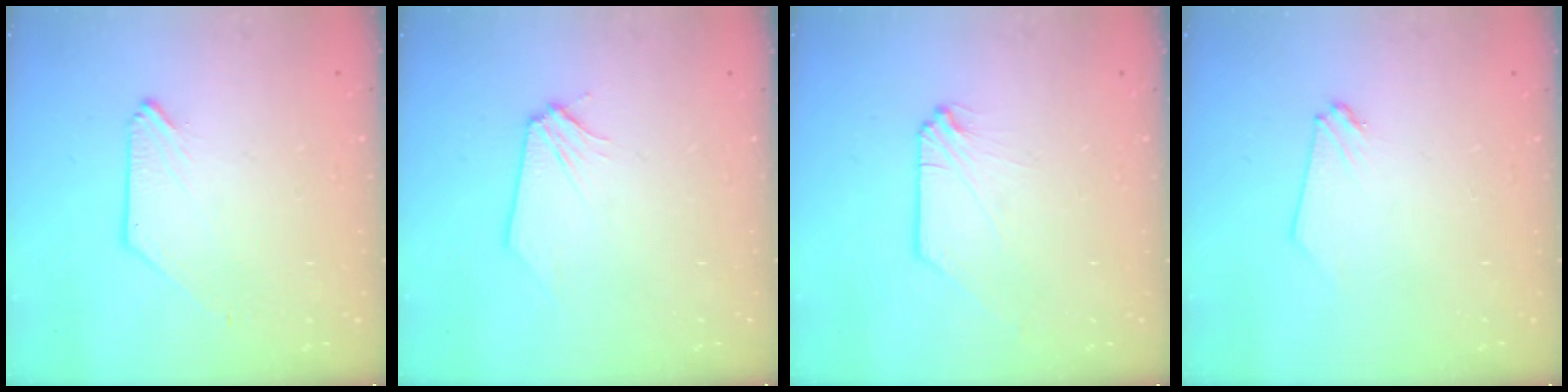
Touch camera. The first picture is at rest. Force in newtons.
{"total": 0.0}
{"total": 0.0}
{"total": 0.0}